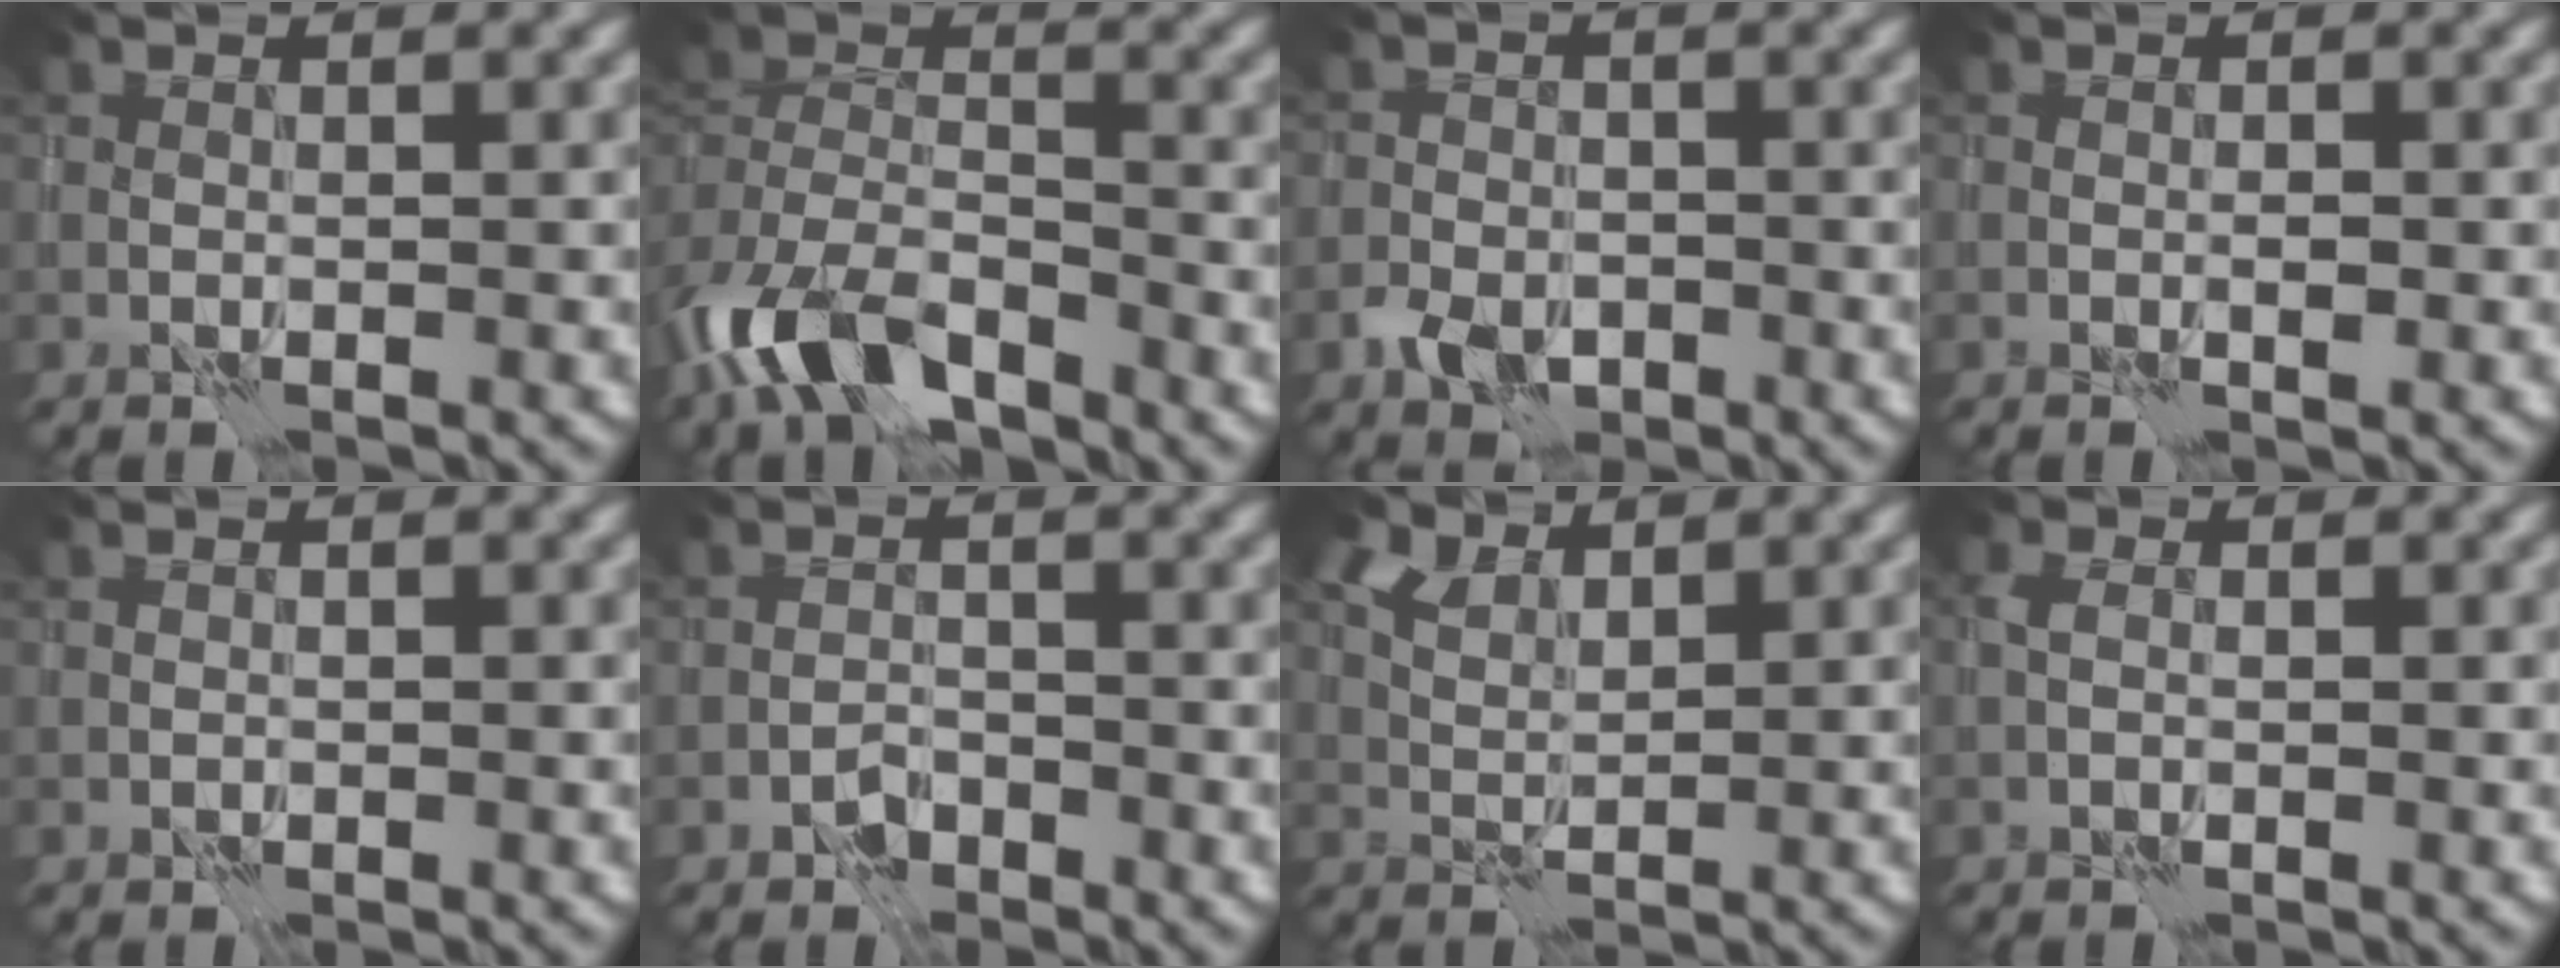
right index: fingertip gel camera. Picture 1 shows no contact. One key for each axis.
{"total": 8.7, "fx": -5.9, "fy": 4.2, "fz": 4.8, "tx": -0.093, "ty": -0.006, "tz": -0.123}
{"total": 3.1, "fx": -1.7, "fy": 2.2, "fz": 1.4, "tx": -0.018, "ty": -0.004, "tz": -0.035}
{"total": 0.6, "fx": -0.1, "fy": 0.3, "fz": 0.5, "tx": -0.009, "ty": 0.001, "tz": -0.001}
{"total": 0.0}
{"total": 1.3, "fx": -1.1, "fy": 0.7, "fz": 0.2, "tx": 0.003, "ty": 0.007, "tz": -0.022}
{"total": 4.2, "fx": 3.1, "fy": 2.1, "fz": 1.9, "tx": -0.048, "ty": 0.010, "tz": 0.052}
{"total": 1.1, "fx": -0.2, "fy": 0.9, "fz": 0.7, "tx": -0.015, "ty": 0.005, "tz": -0.008}